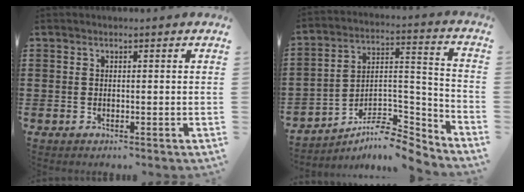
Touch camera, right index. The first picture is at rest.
{"total": 8.2, "force": [-7.2, 2.2, 3.2], "torque": [-0.049, 0.011, -0.139]}